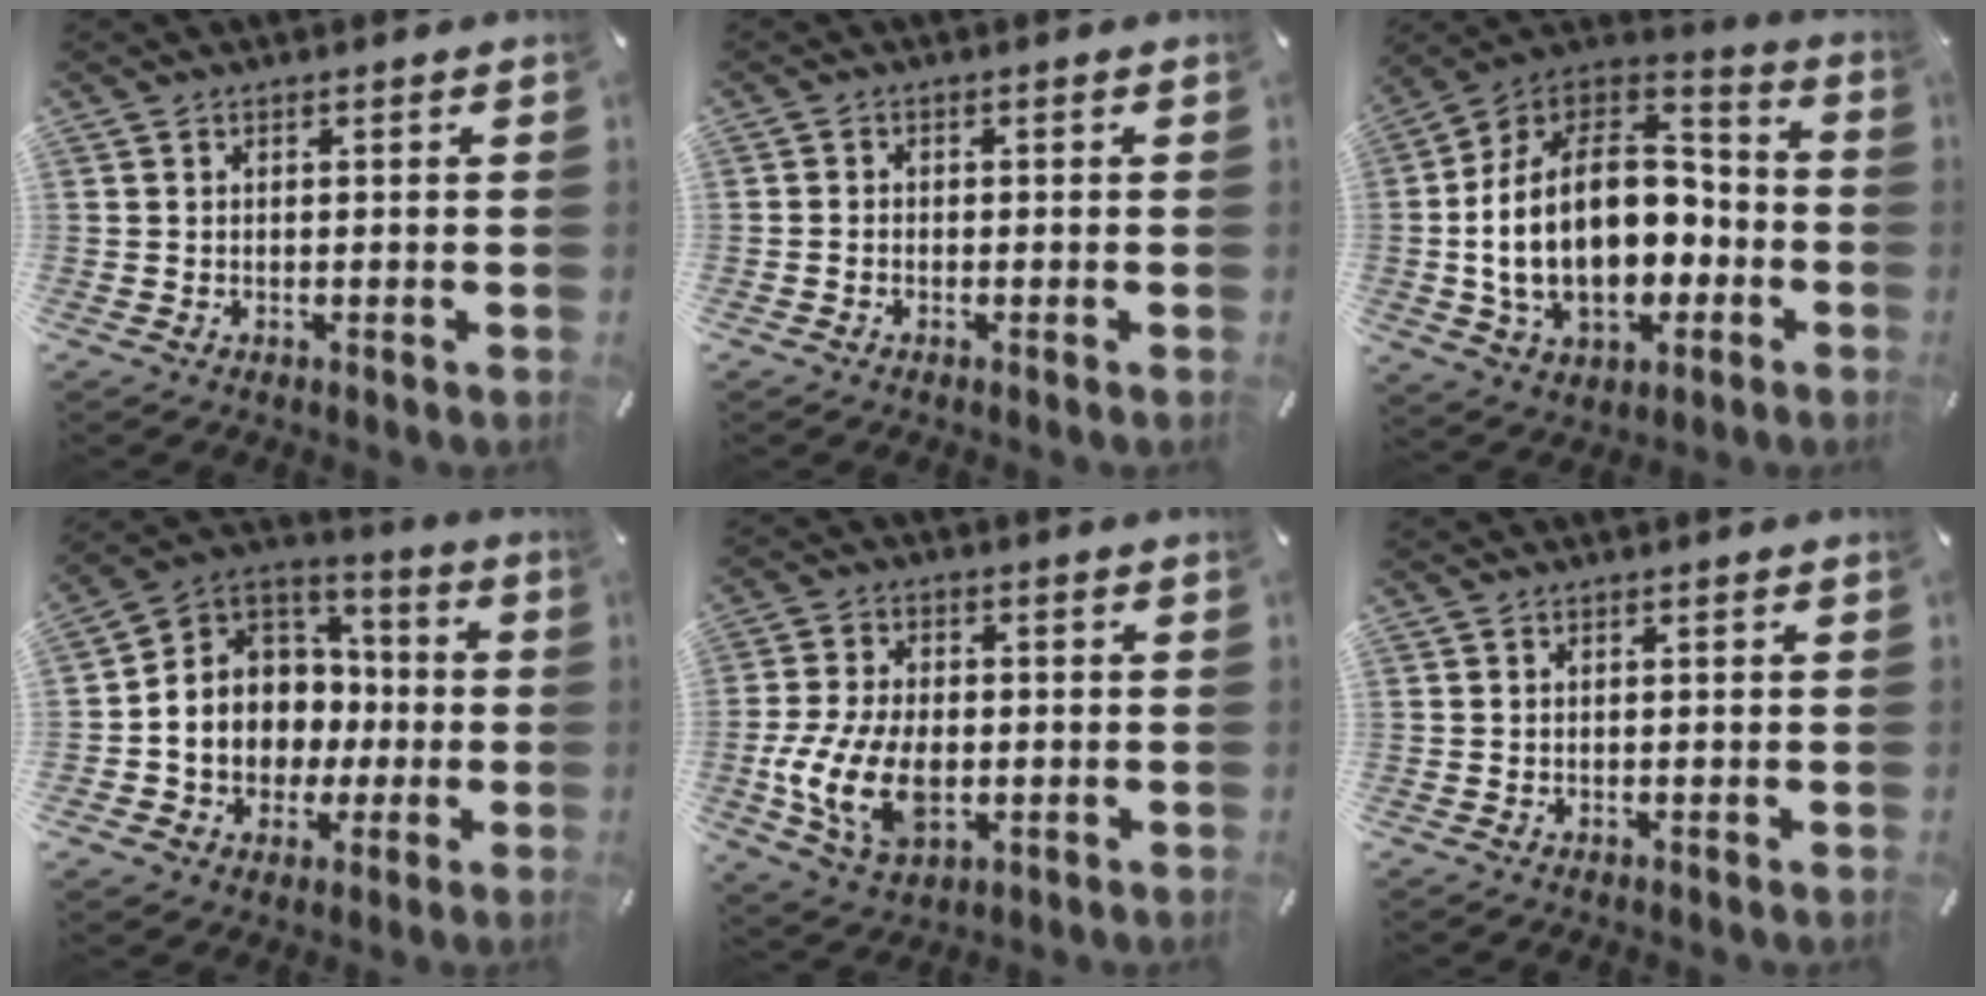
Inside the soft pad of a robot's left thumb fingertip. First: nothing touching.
{"total": 1.1, "force": [-0.8, 0.6, 0.4], "torque": [-0.007, 0.002, -0.016]}
{"total": 25.4, "force": [-3.1, 17.2, 18.4], "torque": [-0.335, 0.001, -0.041]}
{"total": 10.7, "force": [-1.7, 10.3, 2.2], "torque": [-0.058, -0.007, -0.021]}
{"total": 14.1, "force": [-3.1, 9.0, 10.4], "torque": [-0.232, 0.002, -0.053]}
{"total": 0.0}